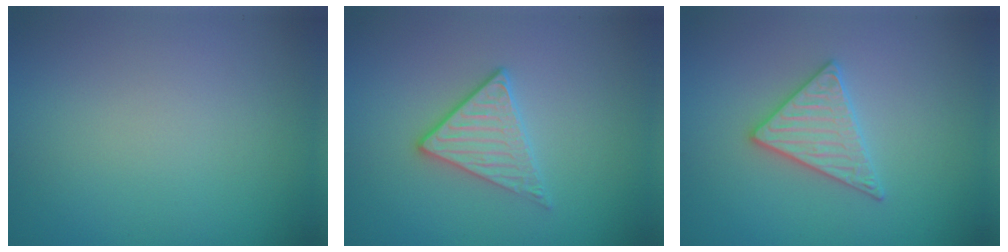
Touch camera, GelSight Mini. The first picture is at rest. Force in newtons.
{"total": 2.3, "press": 2.0, "slide": 1.0}
{"total": 2.9, "press": 2.9, "slide": 0.3}